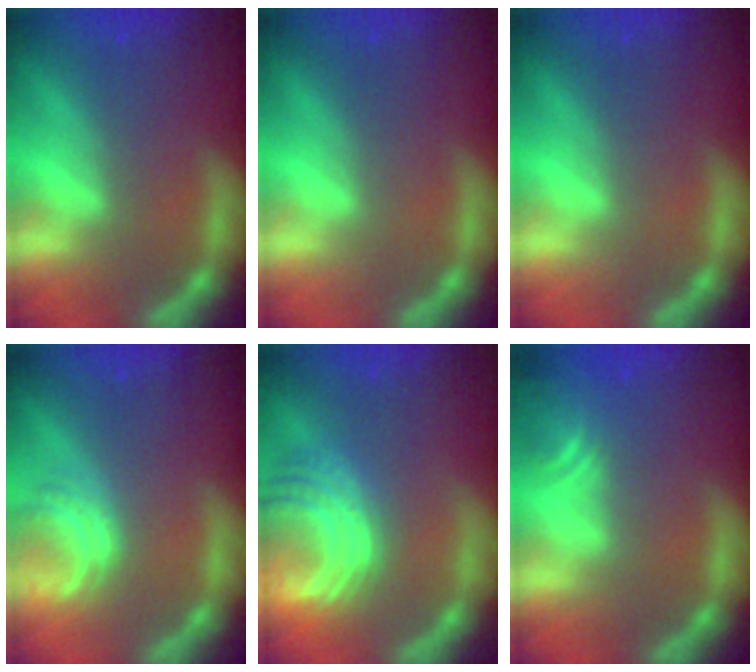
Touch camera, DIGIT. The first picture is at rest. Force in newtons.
{"total": 0.0}
{"total": 0.0}
{"total": 3.0}
{"total": 8.5}
{"total": 3.0}